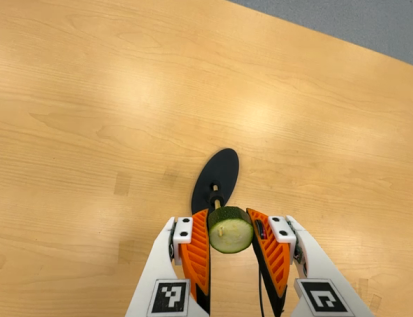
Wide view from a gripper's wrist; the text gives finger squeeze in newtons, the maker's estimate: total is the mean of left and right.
{"total": 10.5, "left": 9.6, "right": 11.4}